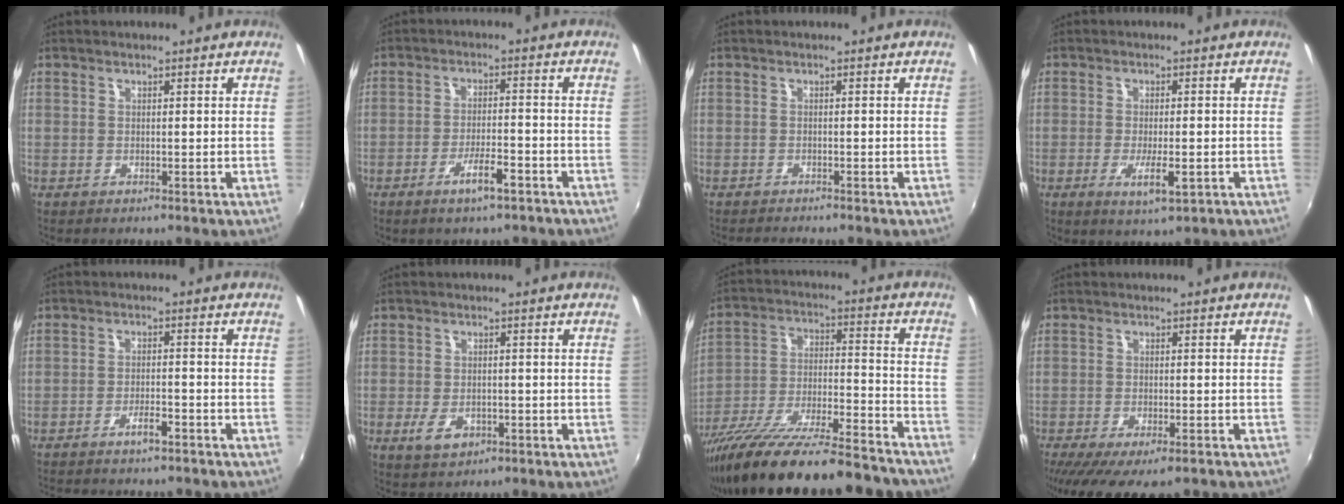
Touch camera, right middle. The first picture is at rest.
{"total": 5.5, "force": [-3.7, 1.3, 3.9], "torque": [-0.076, -0.002, -0.055]}
{"total": 2.3, "force": [-2.2, 0.0, 0.6], "torque": [-0.021, -0.015, -0.041]}
{"total": 5.2, "force": [-2.0, 1.3, 4.6], "torque": [-0.086, -0.014, -0.030]}
{"total": 4.2, "force": [-3.6, 0.8, 2.1], "torque": [-0.050, 0.004, -0.057]}
{"total": 4.6, "force": [-1.9, 2.8, 3.1], "torque": [-0.070, -0.006, -0.028]}
{"total": 25.9, "force": [-20.8, 4.0, 14.8], "torque": [-0.258, -0.061, -0.317]}
{"total": 11.7, "force": [-8.3, 3.7, 7.4], "torque": [-0.155, -0.049, -0.128]}